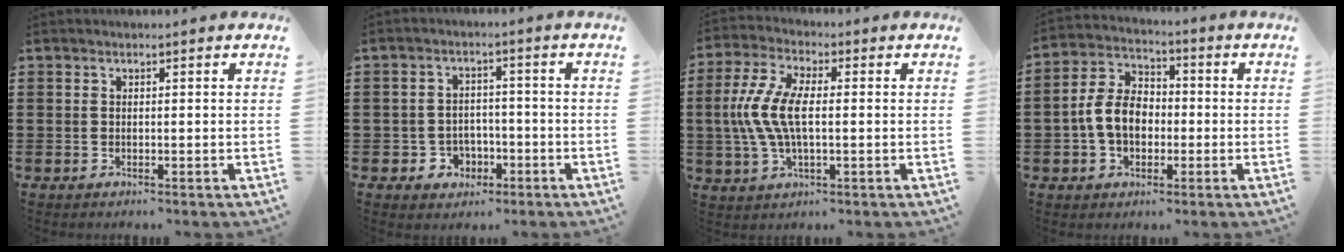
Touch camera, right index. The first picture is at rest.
{"total": 3.6, "force": [-1.7, 3.0, 1.0], "torque": [-0.029, 0.007, -0.036]}
{"total": 9.0, "force": [-0.7, 3.8, 8.2], "torque": [-0.193, -0.005, -0.022]}
{"total": 7.6, "force": [-1.2, 5.4, 5.2], "torque": [-0.128, 0.008, -0.029]}